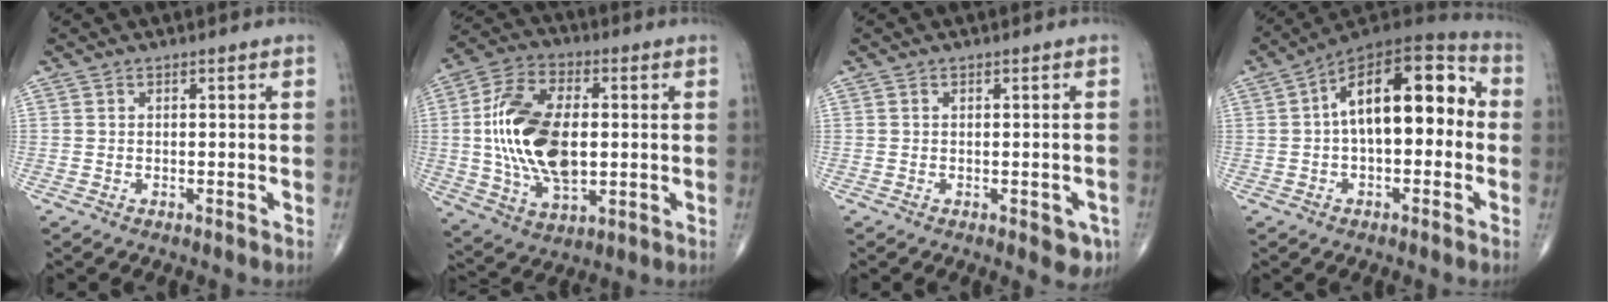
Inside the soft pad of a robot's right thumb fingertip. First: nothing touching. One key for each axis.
{"total": 18.9, "fx": 0.5, "fy": 10.5, "fz": 15.7, "tx": -0.296, "ty": 0.002, "tz": 0.014}
{"total": 3.4, "fx": -1.3, "fy": 1.7, "fz": 2.7, "tx": -0.011, "ty": -0.001, "tz": -0.011}
{"total": 17.8, "fx": 1.4, "fy": 8.9, "fz": 15.3, "tx": -0.208, "ty": 0.040, "tz": 0.008}